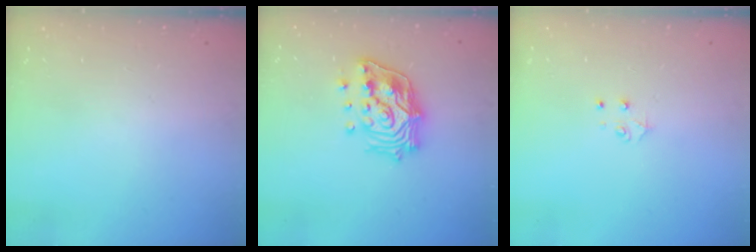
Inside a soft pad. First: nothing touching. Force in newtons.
{"total": 17.6, "press": 17.4, "slide": 2.6}
{"total": 3.7, "press": 3.7, "slide": 0.4}